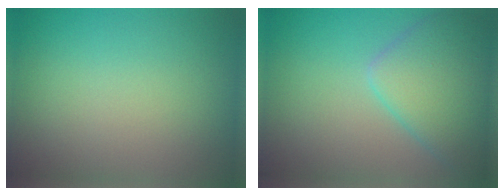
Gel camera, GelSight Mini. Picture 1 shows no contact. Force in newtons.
{"total": 5.6, "press": 5.6, "slide": 0.2}